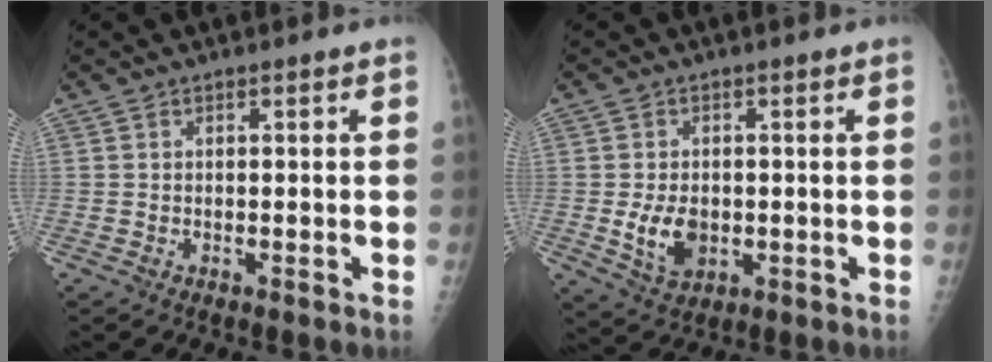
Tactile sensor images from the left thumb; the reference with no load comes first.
{"total": 6.3, "force": [-0.7, 4.5, 4.4], "torque": [-0.061, -0.006, -0.001]}